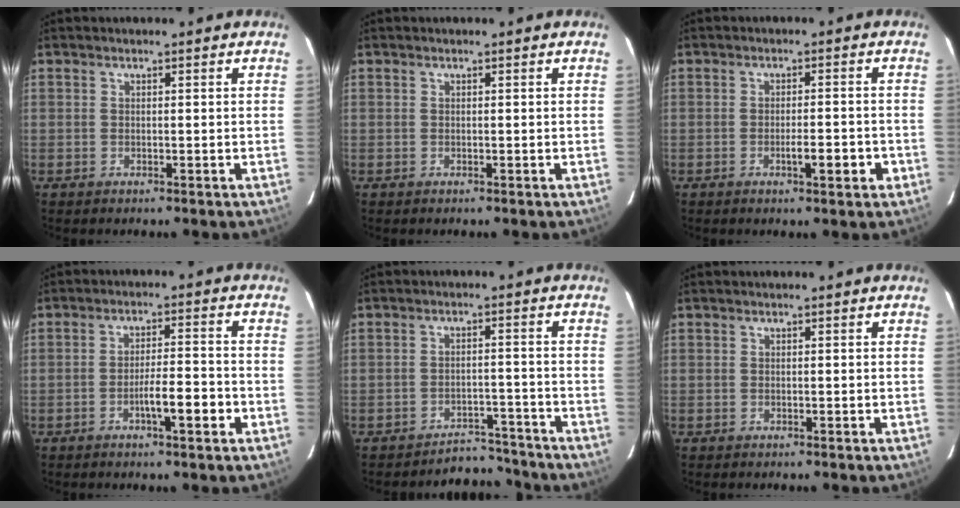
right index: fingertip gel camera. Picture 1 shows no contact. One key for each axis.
{"total": 0.0}
{"total": 4.4, "fx": -1.8, "fy": 1.0, "fz": 3.9, "tx": -0.062, "ty": 0.002, "tz": -0.022}
{"total": 6.2, "fx": -2.6, "fy": 1.0, "fz": 5.6, "tx": -0.094, "ty": 0.007, "tz": -0.040}
{"total": 6.0, "fx": -5.8, "fy": 1.6, "fz": -0.5, "tx": 0.013, "ty": 0.020, "tz": -0.085}
{"total": 0.0}